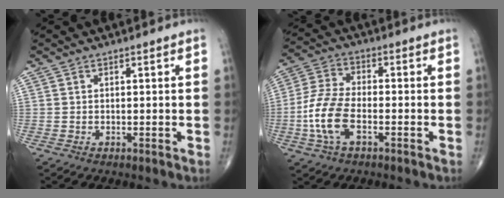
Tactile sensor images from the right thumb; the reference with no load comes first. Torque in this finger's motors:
{"motor_torque": [0.31, 0.38, 1.07, -0.01, 0.34]}